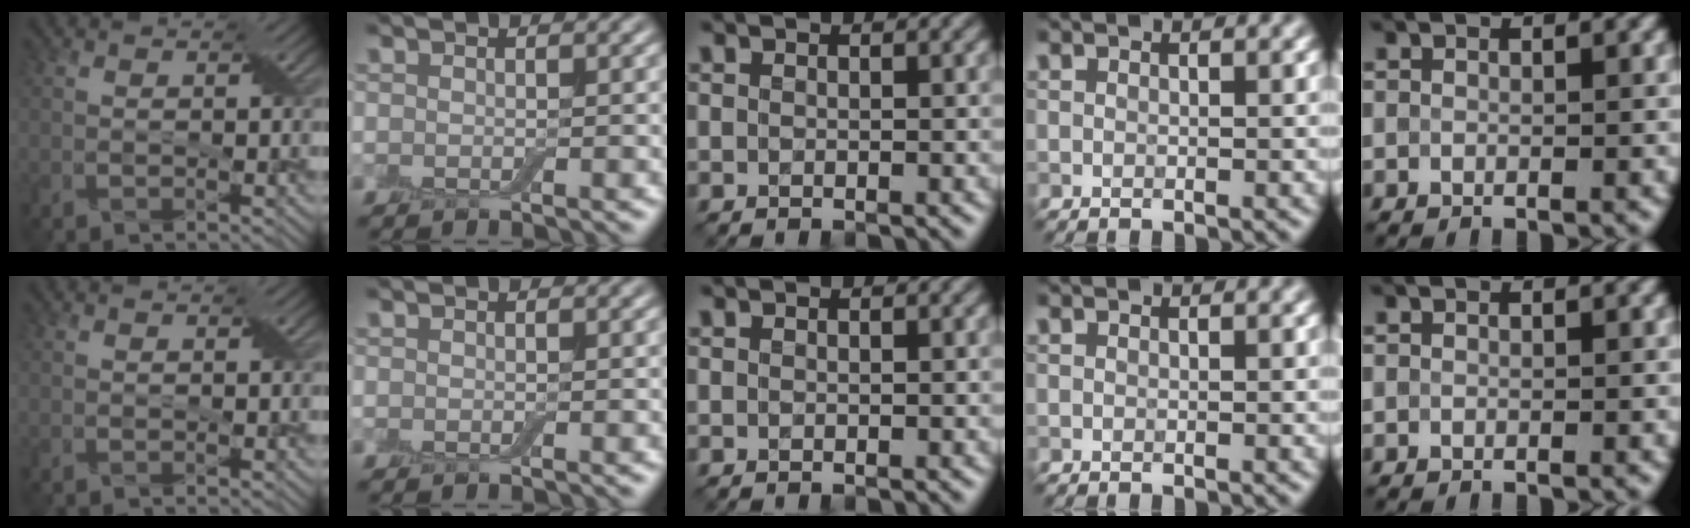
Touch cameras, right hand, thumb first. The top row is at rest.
{}